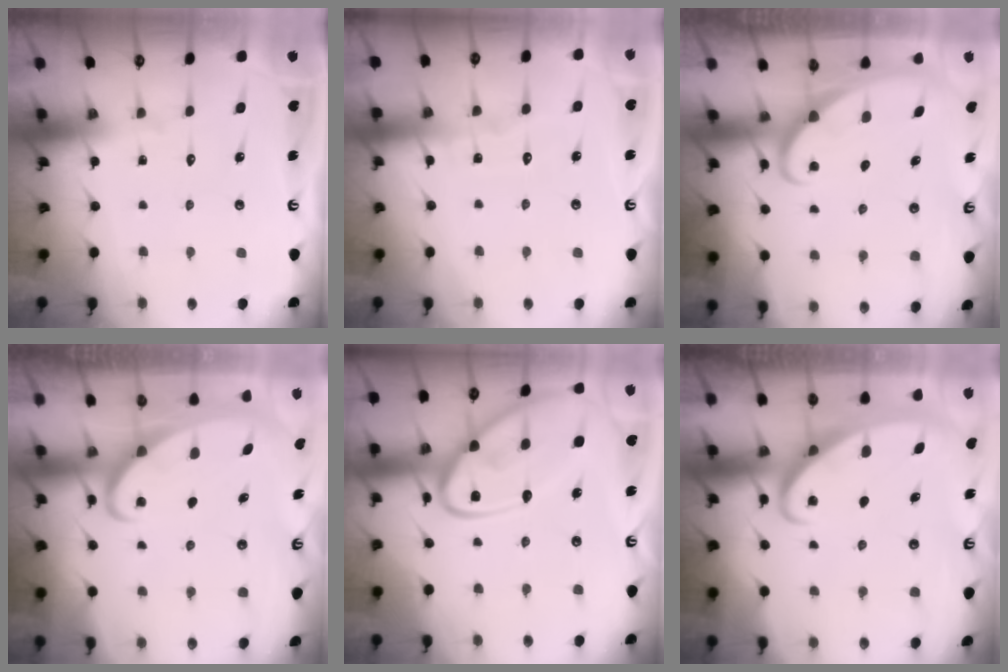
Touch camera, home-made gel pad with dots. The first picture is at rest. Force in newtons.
{"total": 2.5, "press": 2.5, "slide": 0.2}
{"total": 1.7, "press": 1.7, "slide": 0.1}
{"total": 2.1, "press": 2.1, "slide": 0.3}
{"total": 17.6, "press": 17.6, "slide": 1.6}
{"total": 2.5, "press": 2.5, "slide": 0.3}